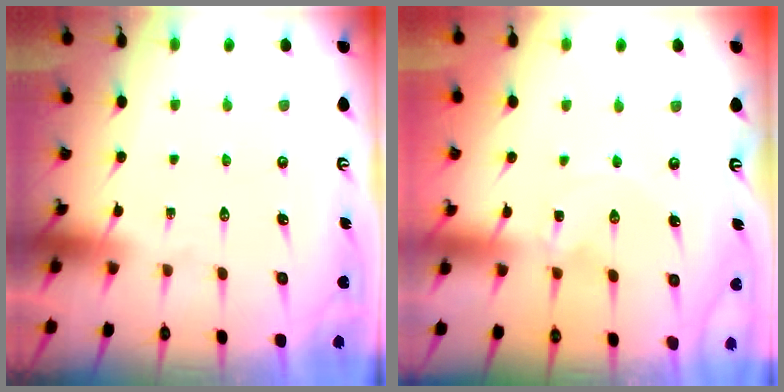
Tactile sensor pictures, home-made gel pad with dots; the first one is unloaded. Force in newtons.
{"total": 0.6, "press": 0.6, "slide": 0.1}